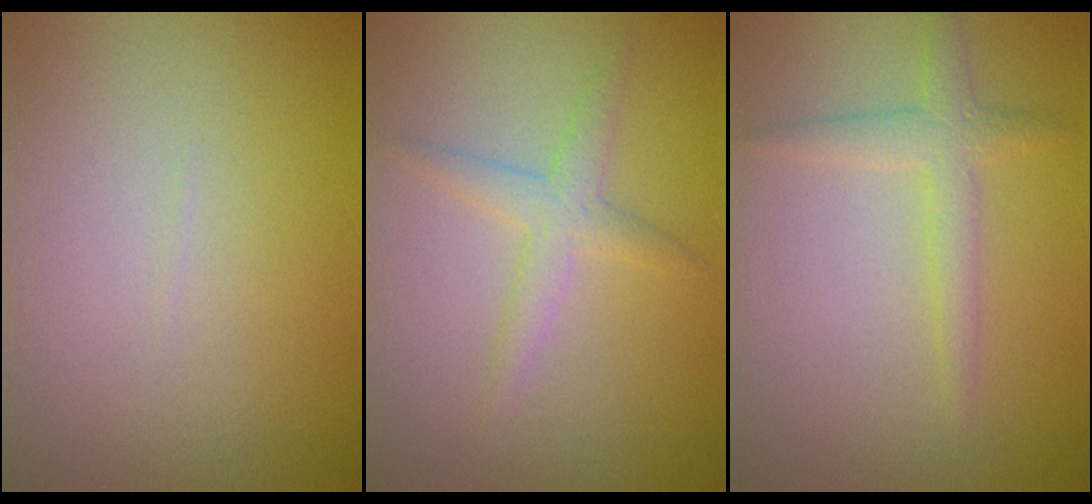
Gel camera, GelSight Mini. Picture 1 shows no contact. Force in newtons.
{"total": 2.1, "press": 2.1, "slide": 0.1}
{"total": 2.1, "press": 2.1, "slide": 0.1}